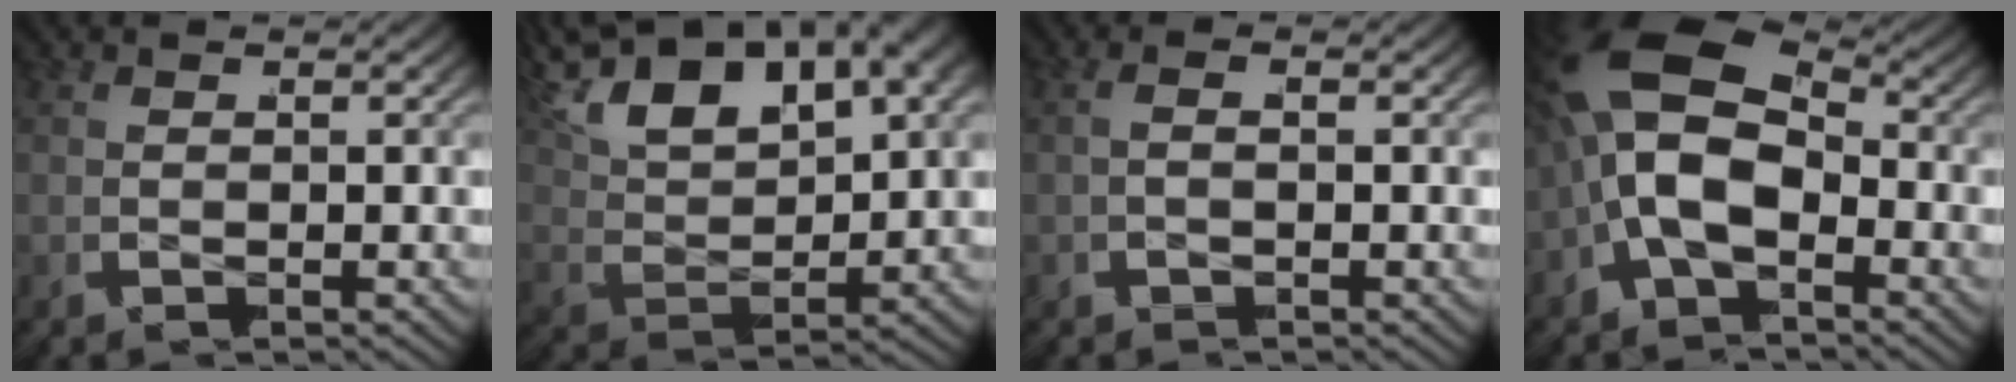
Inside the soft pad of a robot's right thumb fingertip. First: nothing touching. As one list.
[{"total": 10.0, "force": [3.4, 6.2, 7.0], "torque": [-0.150, 0.014, 0.049]}, {"total": 0.9, "force": [-0.4, 0.0, 0.8], "torque": [-0.015, 0.013, -0.014]}, {"total": 13.8, "force": [-0.1, 9.6, 9.9], "torque": [-0.237, -0.006, -0.010]}]